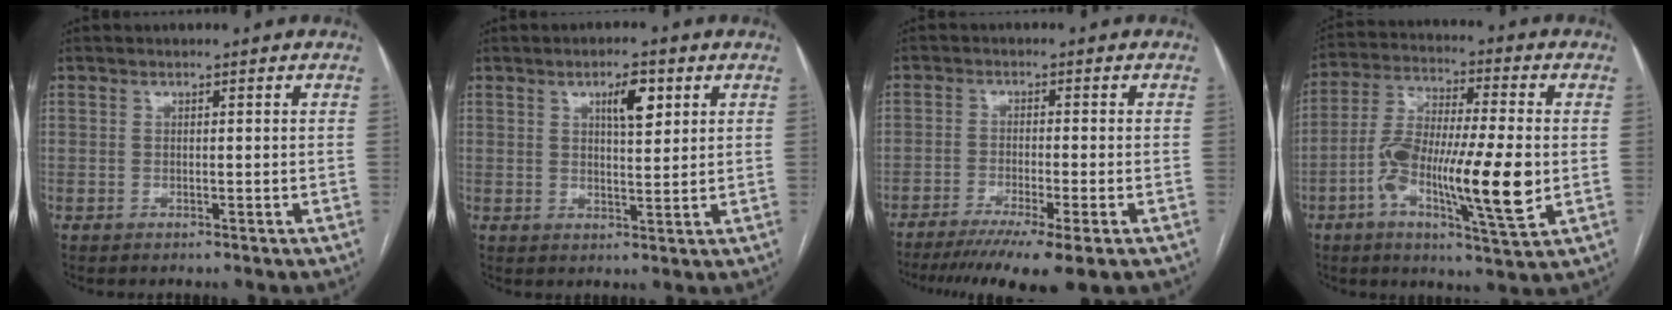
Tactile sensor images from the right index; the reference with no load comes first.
{"total": 5.0, "force": [2.3, 1.4, 4.2], "torque": [-0.070, 0.003, 0.038]}
{"total": 12.0, "force": [-8.7, 0.3, 8.4], "torque": [-0.127, -0.027, -0.135]}
{"total": 15.8, "force": [-3.1, 2.3, 15.3], "torque": [-0.283, -0.001, -0.055]}